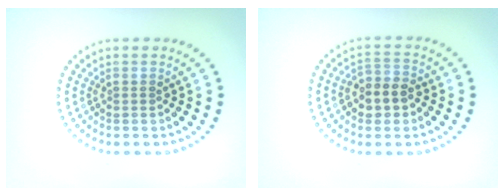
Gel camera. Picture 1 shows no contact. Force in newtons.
{"total": 3.2, "press": 3.0, "slide": 1.1}